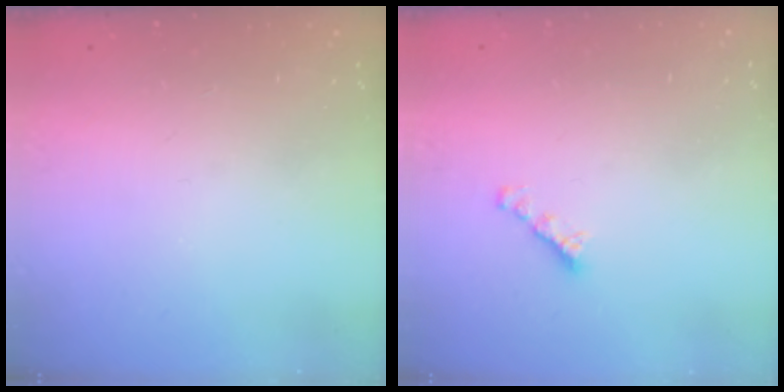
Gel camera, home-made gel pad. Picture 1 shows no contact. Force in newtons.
{"total": 2.7, "press": 2.6, "slide": 0.7}